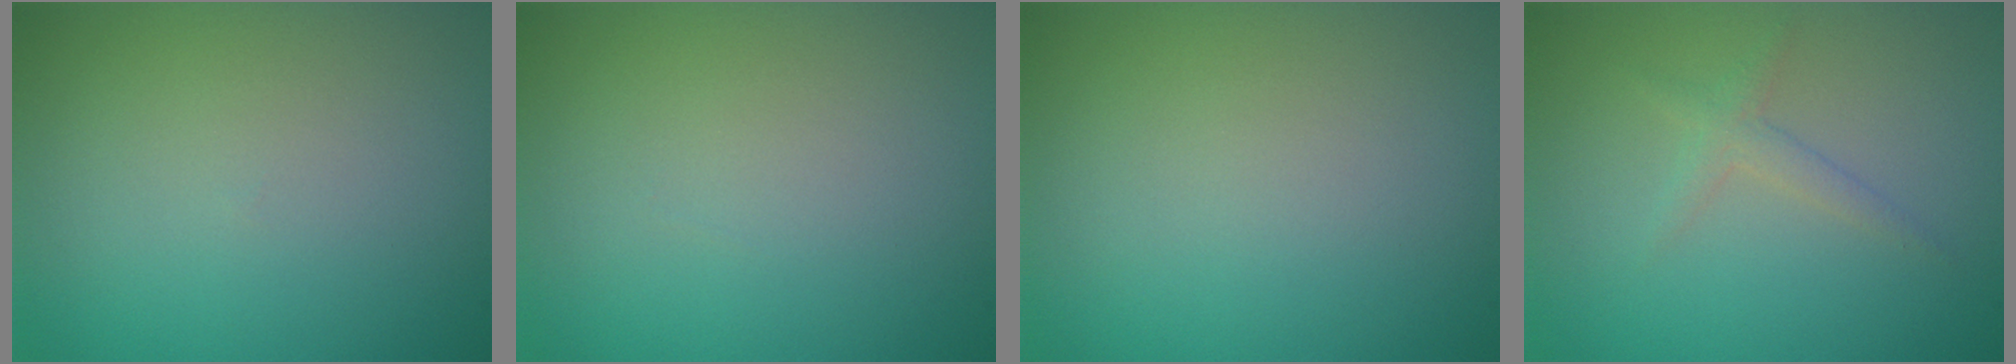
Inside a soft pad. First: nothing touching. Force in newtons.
{"total": 0.0}
{"total": 0.0}
{"total": 1.4, "press": 1.4, "slide": 0.1}